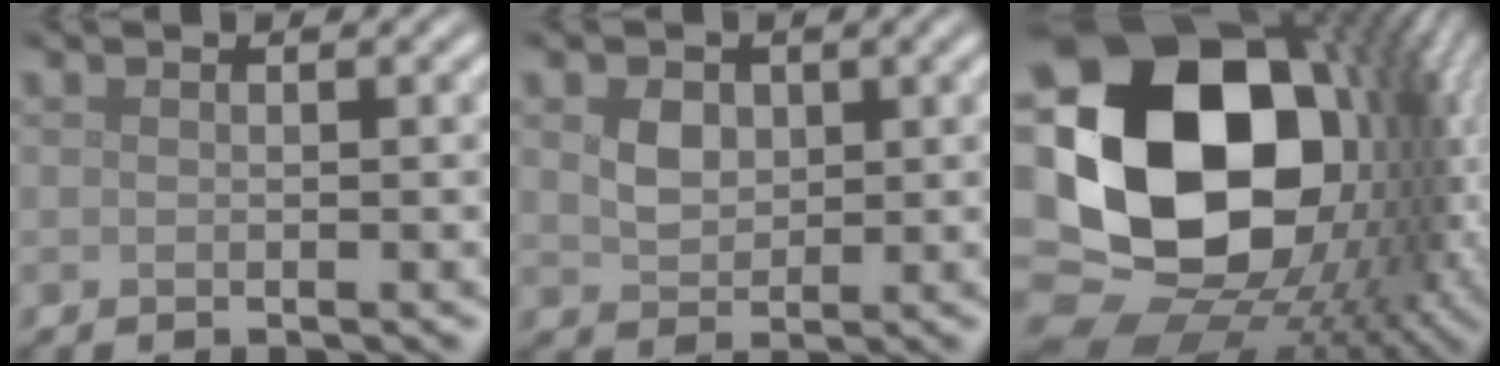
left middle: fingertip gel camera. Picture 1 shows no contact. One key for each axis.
{"total": 2.2, "fx": 0.8, "fy": 1.7, "fz": 1.2, "tx": -0.026, "ty": -0.001, "tz": 0.015}
{"total": 21.9, "fx": 0.7, "fy": 15.3, "fz": 15.6, "tx": -0.305, "ty": -0.018, "tz": 0.030}